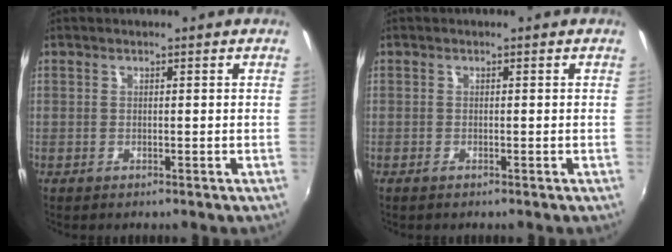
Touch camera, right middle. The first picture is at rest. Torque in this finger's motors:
{"motor_torque": [-0.16, -0.02, -0.01, 0.00]}